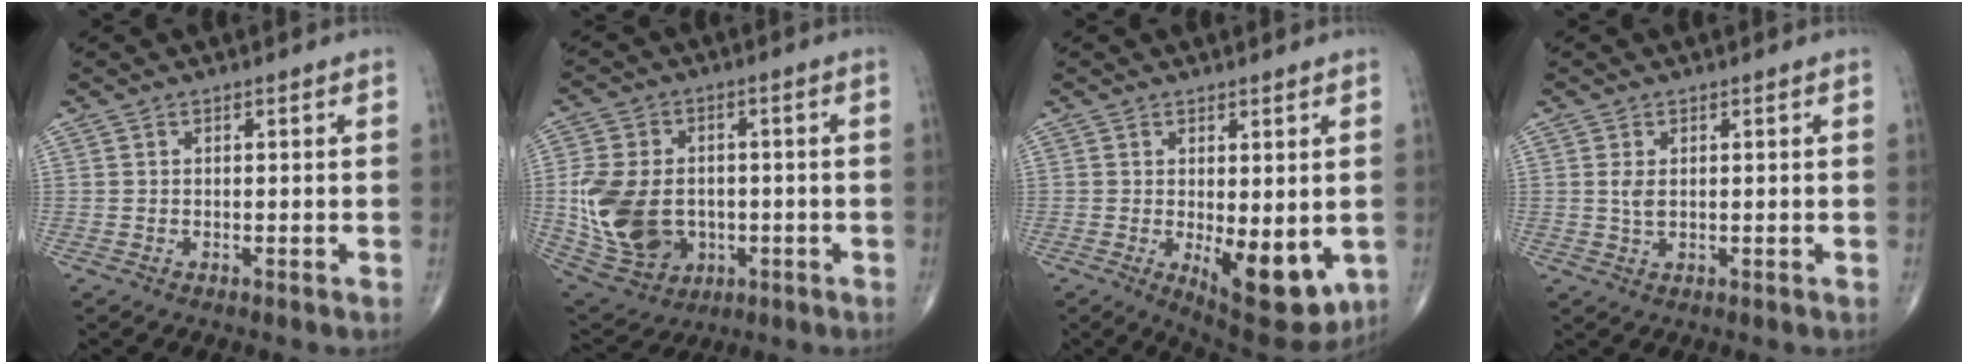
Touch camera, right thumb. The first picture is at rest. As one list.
[{"total": 16.6, "force": [-1.5, 12.5, 10.8], "torque": [-0.206, 0.004, -0.005]}, {"total": 11.6, "force": [-2.2, 4.9, 10.3], "torque": [-0.122, -0.026, -0.014]}, {"total": 2.1, "force": [0.4, 1.2, 1.7], "torque": [-0.034, -0.002, 0.012]}]